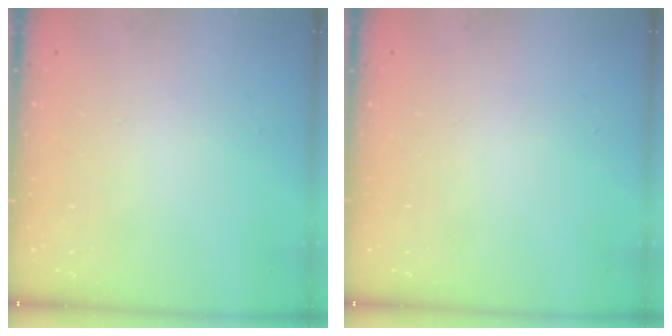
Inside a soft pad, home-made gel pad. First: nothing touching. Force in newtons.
{"total": 0.0}